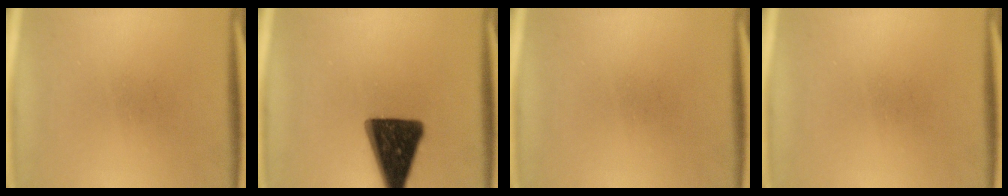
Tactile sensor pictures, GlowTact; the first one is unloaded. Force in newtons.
{"total": 15.8}
{"total": 0.0}
{"total": 0.0}